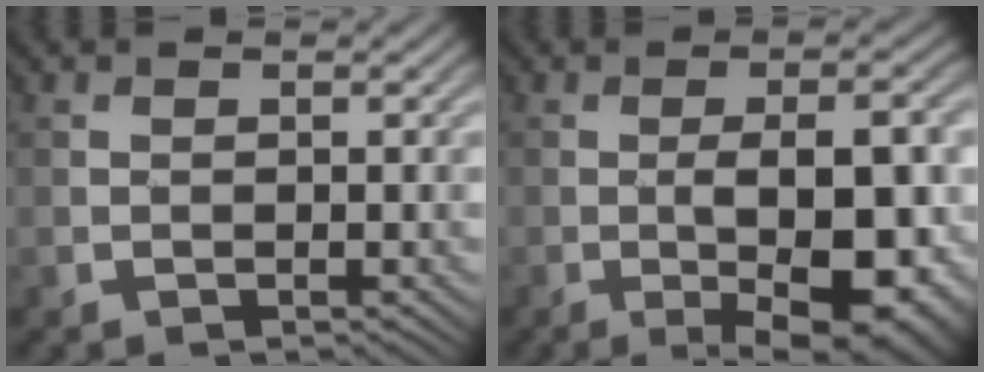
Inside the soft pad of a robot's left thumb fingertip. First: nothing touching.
{"total": 13.4, "force": [-3.2, 5.2, 11.9], "torque": [-0.144, -0.001, -0.039]}